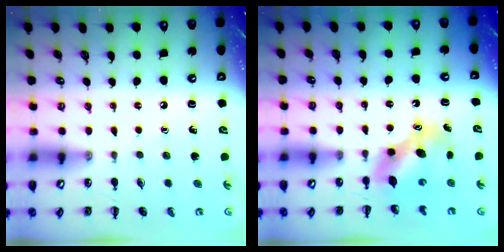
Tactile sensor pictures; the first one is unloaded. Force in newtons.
{"total": 6.6, "press": 6.5, "slide": 0.9}